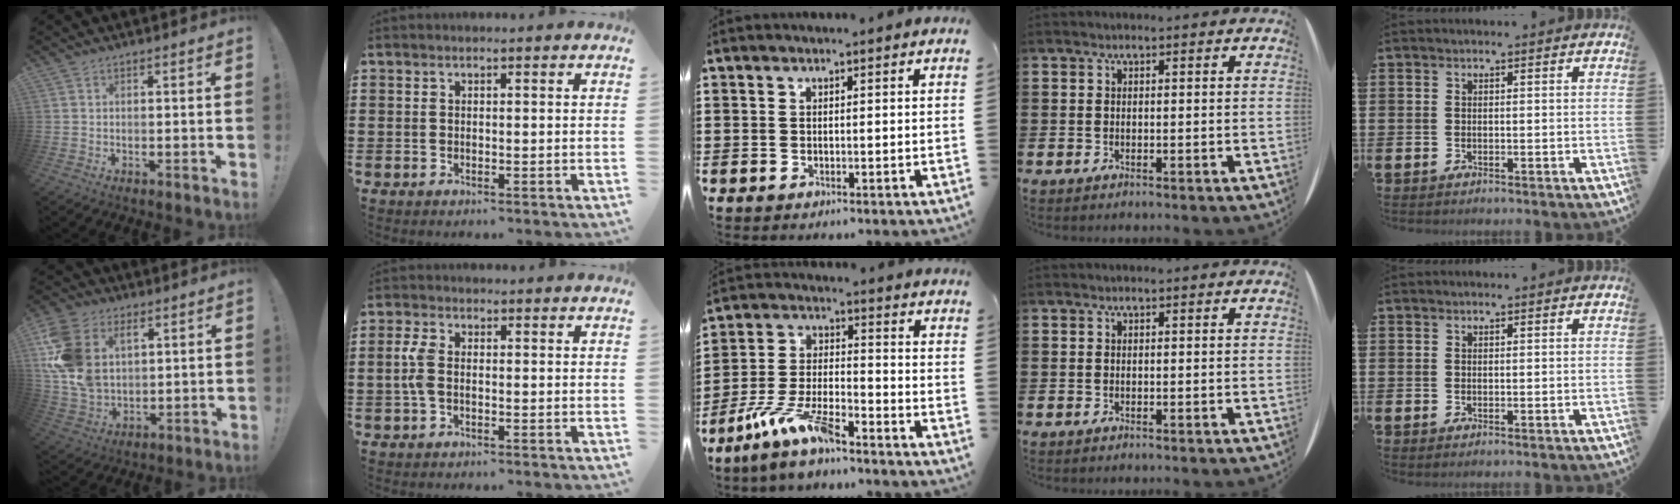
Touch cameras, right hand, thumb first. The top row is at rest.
{"thumb": {"total": 16.7, "force": [5.8, 11.7, 10.4], "torque": [-0.207, -0.027, 0.111]}, "index": {"total": 3.4, "force": [-0.4, 1.8, 2.9], "torque": [-0.078, -0.003, -0.013]}, "middle": {"total": 9.4, "force": [-7.2, 1.7, 5.7], "torque": [-0.128, 0.000, -0.141]}}